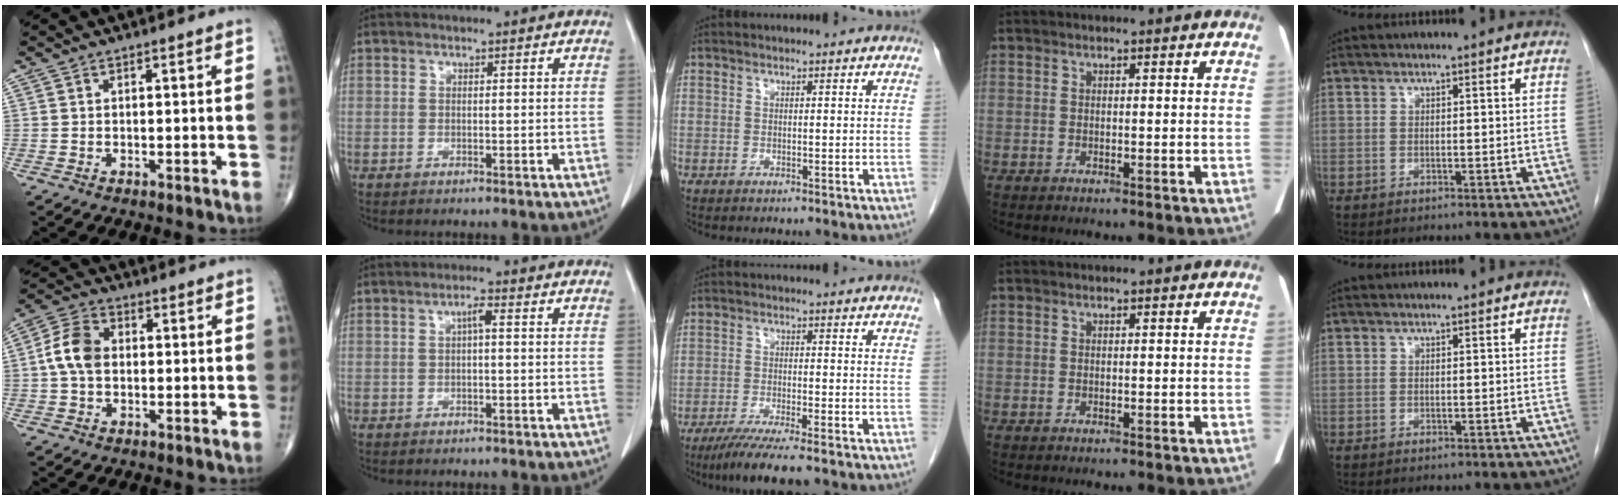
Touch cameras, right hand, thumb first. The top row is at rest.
{"thumb": {"total": 7.9, "force": [0.2, 5.5, 5.6], "torque": [-0.107, 0.021, -0.004]}, "index": {"total": 1.8, "force": [0.2, 0.2, 1.7], "torque": [-0.031, 0.004, 0.005]}, "middle": {"total": 7.5, "force": [-5.8, -0.1, 4.8], "torque": [-0.073, -0.019, -0.093]}}